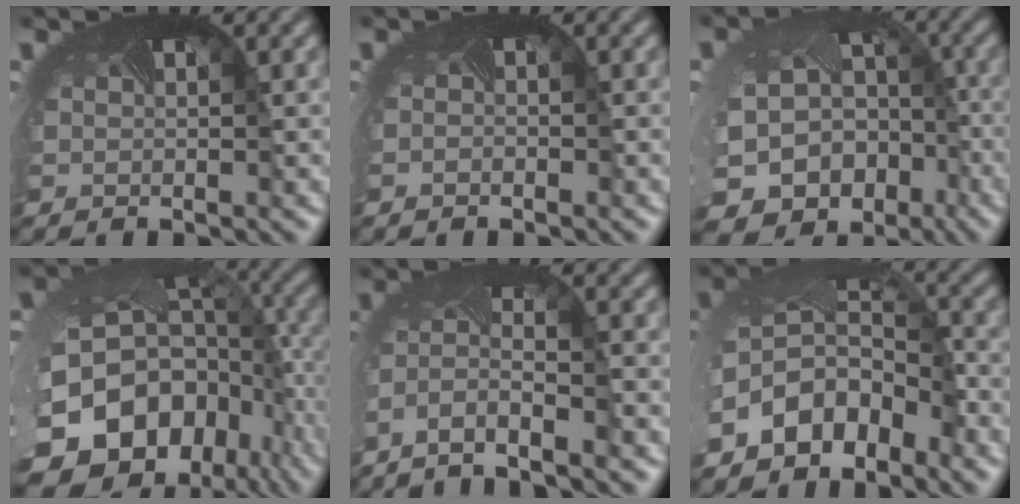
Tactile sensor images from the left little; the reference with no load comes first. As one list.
[{"total": 0.6, "force": [-0.6, 0.1, -0.1], "torque": [-0.011, -0.006, -0.010]}, {"total": 18.6, "force": [-10.4, 13.9, 6.6], "torque": [-0.134, -0.083, -0.126]}, {"total": 17.6, "force": [-7.7, 12.8, 9.3], "torque": [-0.226, -0.042, -0.095]}, {"total": 4.4, "force": [-3.1, 1.0, 2.9], "torque": [-0.085, -0.012, -0.063]}, {"total": 7.4, "force": [-3.8, 4.8, 4.2], "torque": [-0.096, -0.006, -0.074]}]